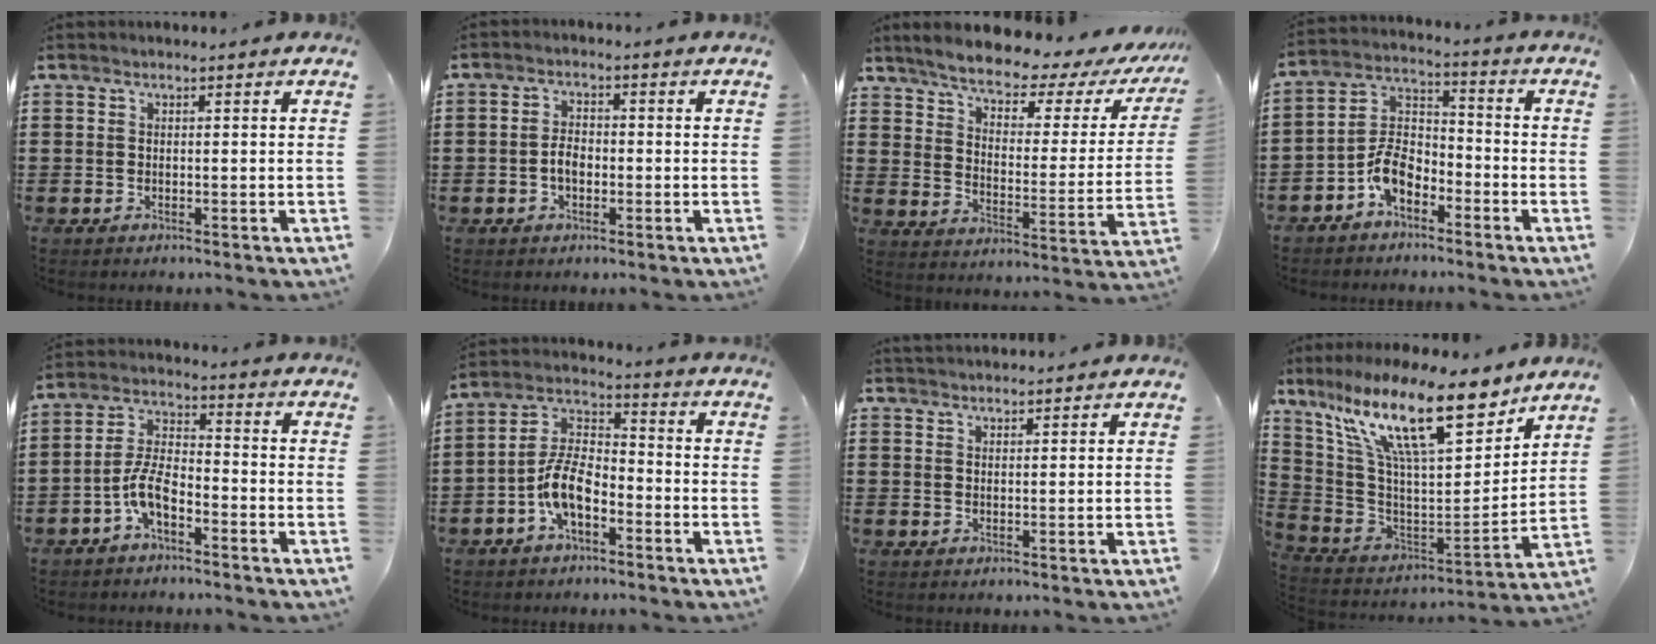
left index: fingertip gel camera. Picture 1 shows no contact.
{"total": 2.9, "force": [-0.7, 1.7, 2.3], "torque": [-0.052, 0.003, -0.017]}
{"total": 5.9, "force": [5.1, 1.1, 2.8], "torque": [-0.073, -0.038, 0.080]}
{"total": 7.3, "force": [-4.4, 3.9, 4.3], "torque": [-0.101, 0.014, -0.089]}
{"total": 6.3, "force": [-3.4, 2.4, 4.7], "torque": [-0.115, 0.002, -0.072]}
{"total": 8.4, "force": [-4.0, 3.7, 6.3], "torque": [-0.156, 0.002, -0.083]}
{"total": 1.7, "force": [1.6, 0.1, 0.1], "torque": [-0.006, 0.002, 0.033]}
{"total": 18.5, "force": [11.6, 4.8, 13.6], "torque": [-0.291, -0.056, 0.195]}